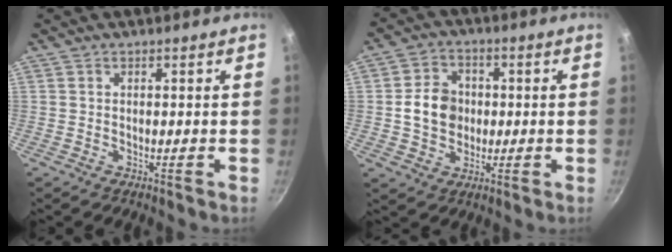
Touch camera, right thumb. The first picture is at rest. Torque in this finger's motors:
{"motor_torque": [1.41, 1.25, 1.04, -0.21, 0.11]}